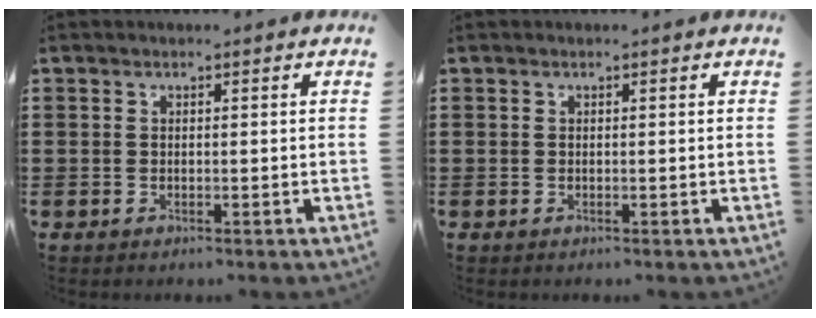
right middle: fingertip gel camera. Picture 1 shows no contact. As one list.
[{"total": 0.0}]